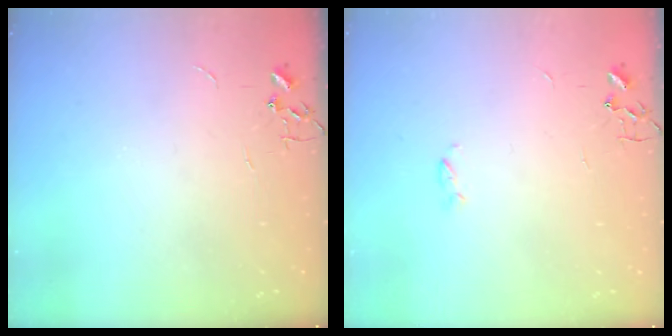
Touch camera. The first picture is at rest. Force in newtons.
{"total": 2.4, "press": 2.4, "slide": 0.5}